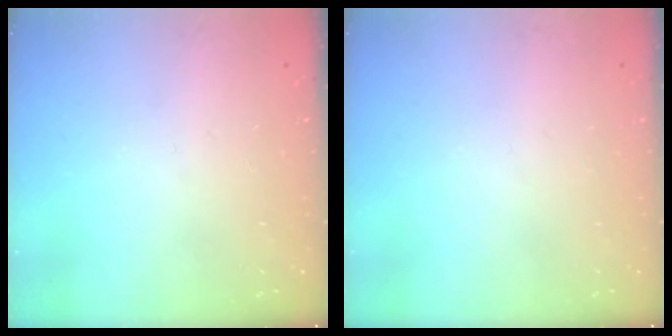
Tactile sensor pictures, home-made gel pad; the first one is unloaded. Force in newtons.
{"total": 0.0}